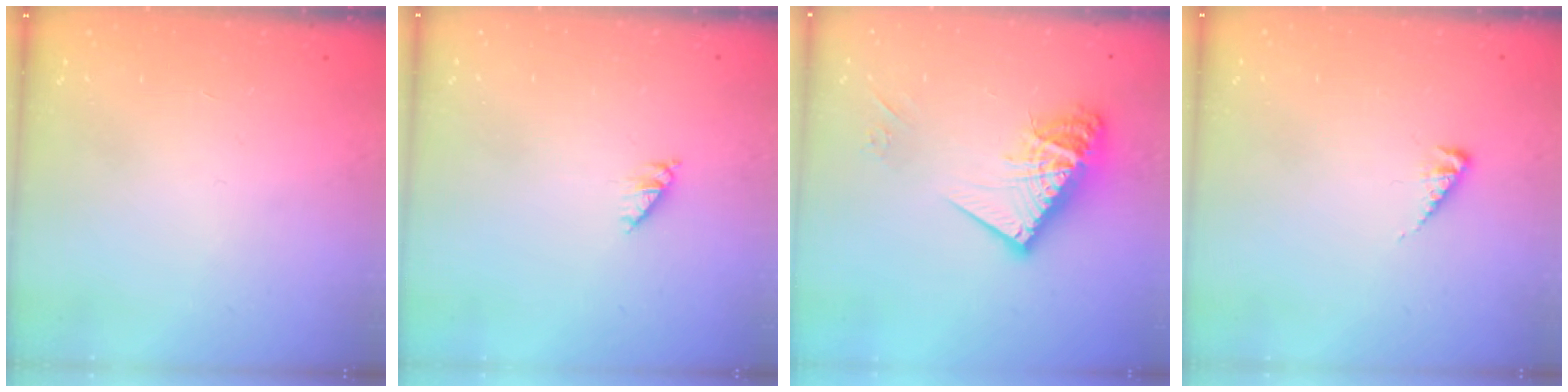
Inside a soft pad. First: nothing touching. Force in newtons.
{"total": 2.8, "press": 2.8, "slide": 0.5}
{"total": 14.8, "press": 14.8, "slide": 1.1}
{"total": 4.0, "press": 3.9, "slide": 0.7}